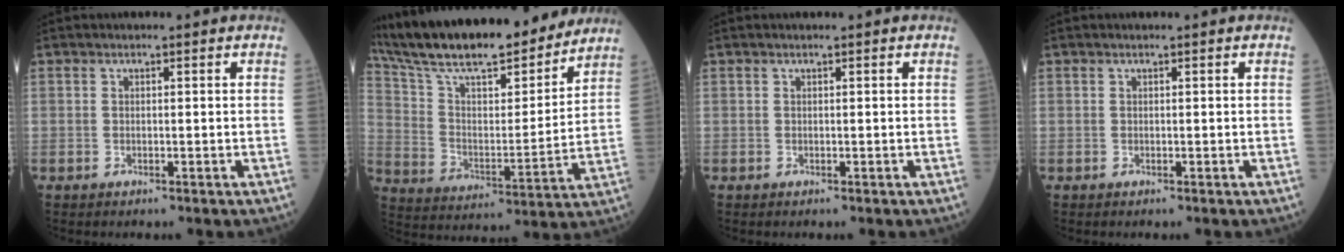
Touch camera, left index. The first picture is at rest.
{"total": 22.9, "force": [20.0, 3.4, 10.7], "torque": [-0.191, 0.001, 0.319]}
{"total": 0.0}
{"total": 0.0}